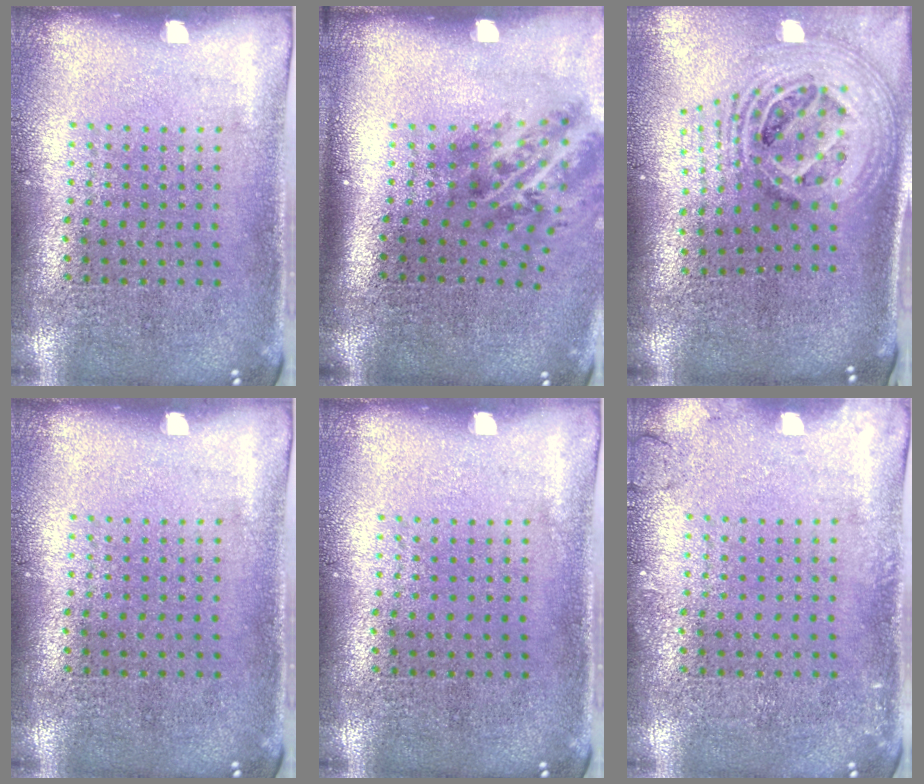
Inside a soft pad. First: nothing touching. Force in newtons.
{"total": 2.0, "press": 1.2, "slide": 1.6}
{"total": 2.6, "press": 1.9, "slide": 1.9}
{"total": 0.0}
{"total": 0.0}
{"total": 1.2, "press": 1.1, "slide": 0.2}